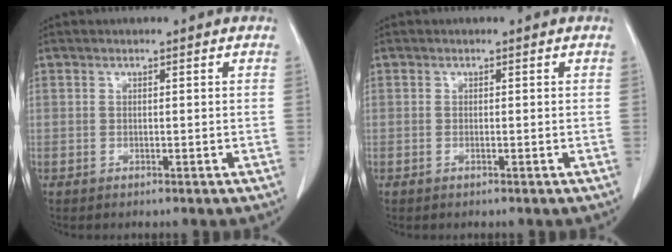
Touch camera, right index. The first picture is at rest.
{"total": 0.0}